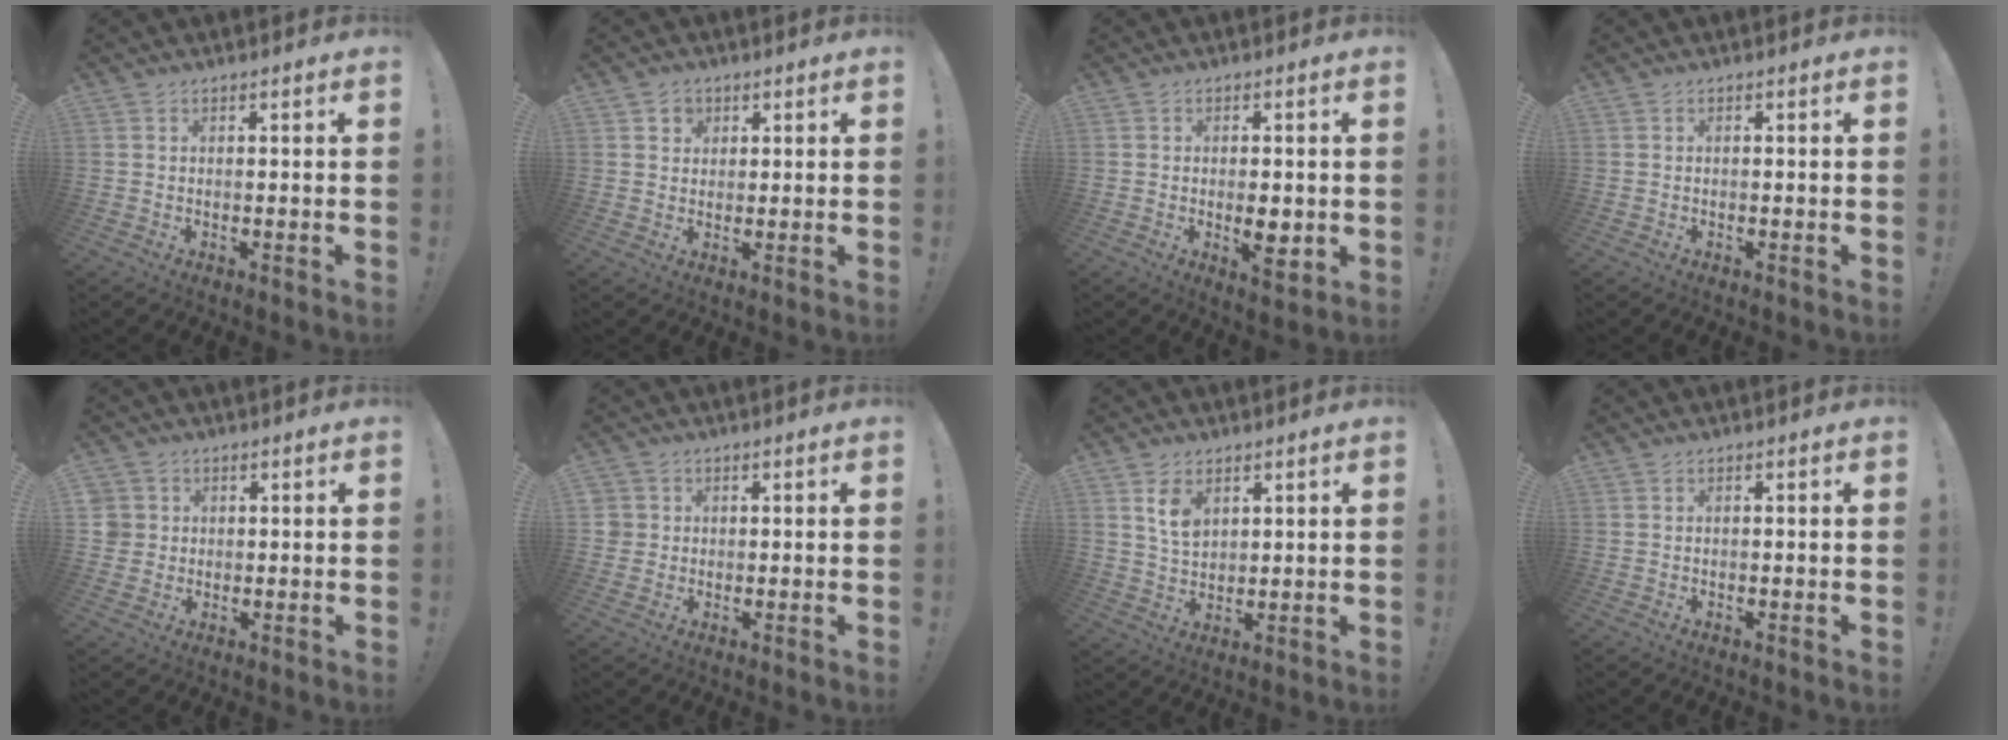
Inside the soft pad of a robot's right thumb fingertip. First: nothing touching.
{"total": 3.2, "force": [1.5, 2.8, 0.6], "torque": [-0.002, -0.007, 0.025]}
{"total": 5.5, "force": [-0.9, 2.2, 4.9], "torque": [-0.077, -0.001, -0.012]}
{"total": 0.0}
{"total": 4.3, "force": [0.9, 4.1, 0.9], "torque": [-0.023, 0.001, 0.017]}
{"total": 2.9, "force": [0.5, 2.8, 0.6], "torque": [-0.014, 0.004, 0.011]}
{"total": 6.8, "force": [3.4, 4.5, 3.8], "torque": [-0.057, -0.013, 0.063]}
{"total": 0.0}